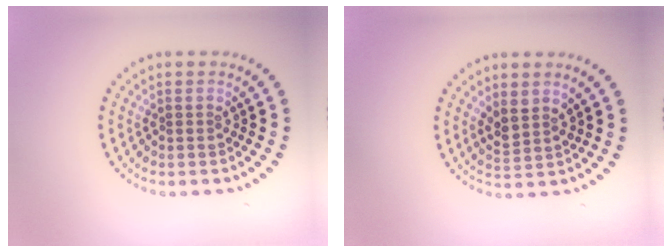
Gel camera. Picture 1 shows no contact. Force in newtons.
{"total": 1.9, "press": 1.6, "slide": 1.0}